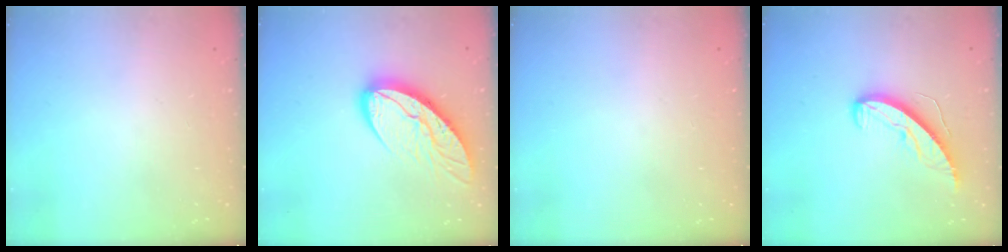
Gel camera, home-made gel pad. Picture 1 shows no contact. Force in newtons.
{"total": 11.7, "press": 11.6, "slide": 1.5}
{"total": 0.0}
{"total": 8.8, "press": 8.8, "slide": 0.8}